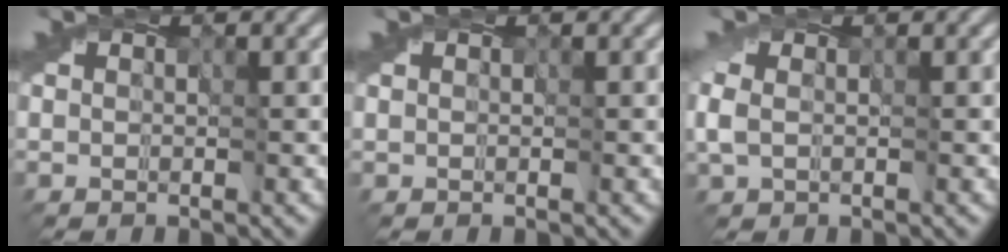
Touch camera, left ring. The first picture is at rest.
{"total": 0.0}
{"total": 1.5, "force": [0.0, 1.0, 1.1], "torque": [-0.031, 0.004, -0.007]}